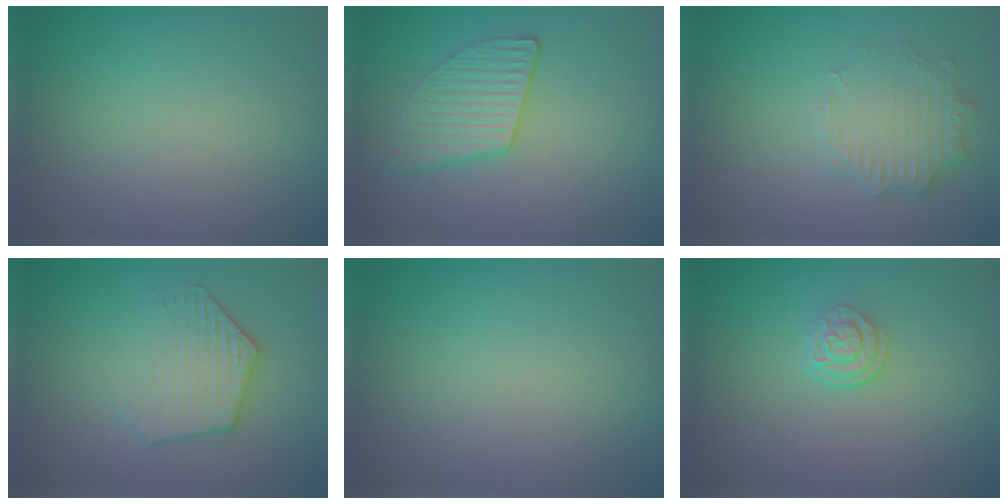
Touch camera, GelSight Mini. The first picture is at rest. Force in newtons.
{"total": 3.0, "press": 2.9, "slide": 0.4}
{"total": 2.9, "press": 2.9, "slide": 0.1}
{"total": 3.9, "press": 3.5, "slide": 1.8}
{"total": 0.0}
{"total": 2.6, "press": 1.8, "slide": 1.9}